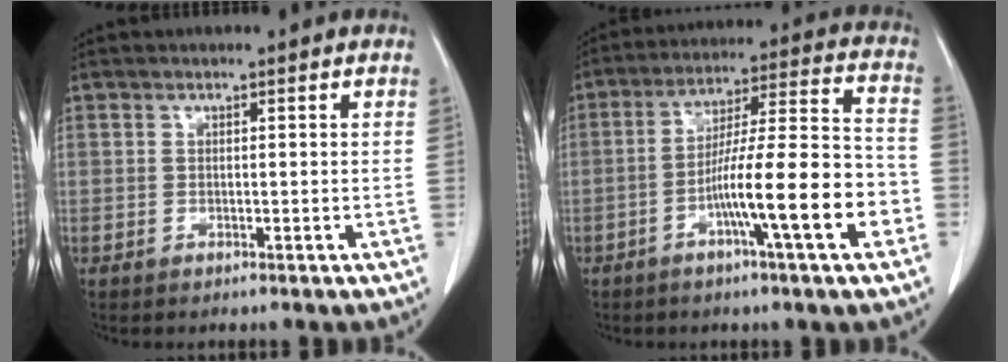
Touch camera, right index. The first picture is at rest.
{"total": 15.2, "force": [-5.4, 0.5, 14.2], "torque": [-0.229, 0.010, -0.087]}